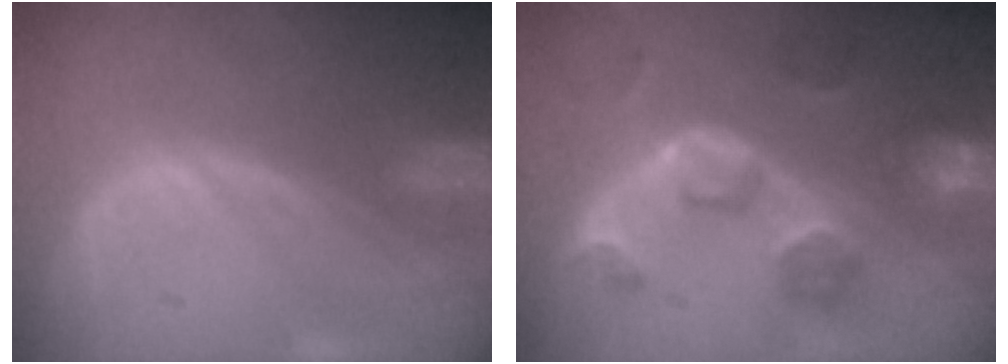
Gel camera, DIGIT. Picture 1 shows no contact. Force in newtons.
{"total": 8.6, "press": 7.7, "slide": 3.8}